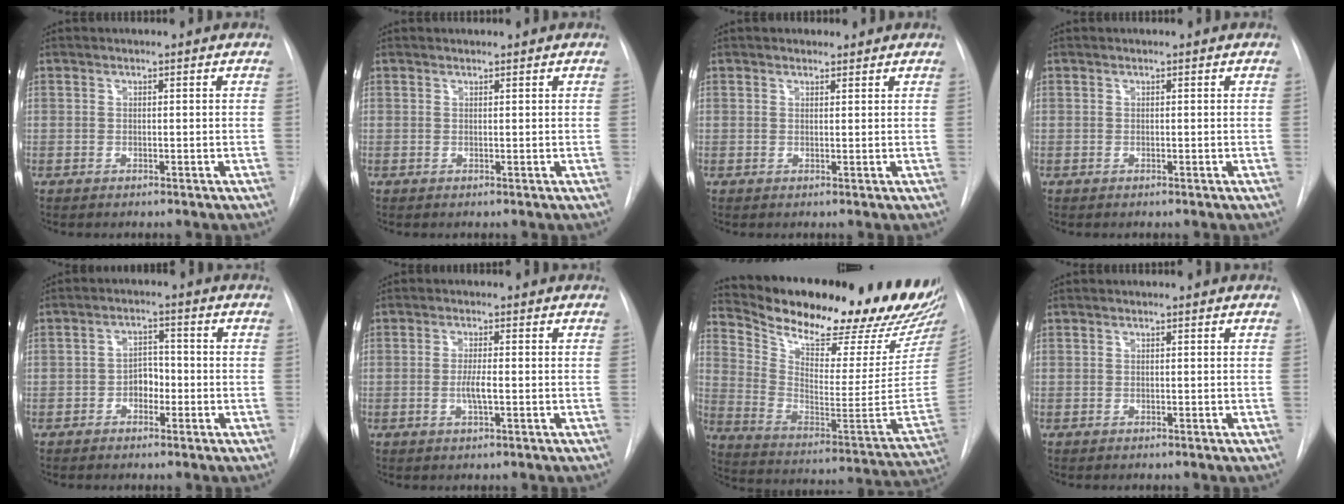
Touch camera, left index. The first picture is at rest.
{"total": 0.8, "force": [0.8, 0.1, 0.1], "torque": [-0.005, 0.009, 0.015]}
{"total": 1.4, "force": [1.1, 0.8, 0.1], "torque": [-0.001, 0.003, 0.014]}
{"total": 0.0}
{"total": 3.3, "force": [-1.3, 2.2, 2.1], "torque": [-0.028, 0.008, -0.026]}
{"total": 2.7, "force": [-0.6, 0.2, 2.6], "torque": [-0.053, -0.005, -0.011]}
{"total": 30.6, "force": [26.2, 5.4, 14.8], "torque": [-0.250, -0.085, 0.359]}
{"total": 0.0}